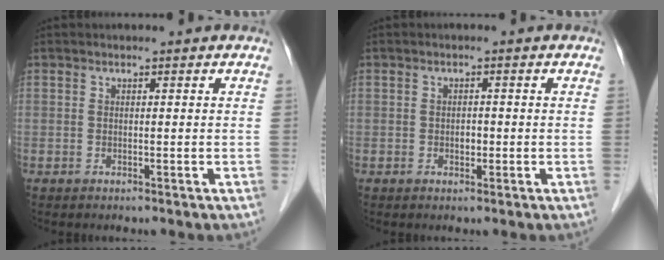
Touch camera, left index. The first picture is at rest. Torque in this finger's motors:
{"motor_torque": [0.06, 0.07, 0.04, 0.01]}